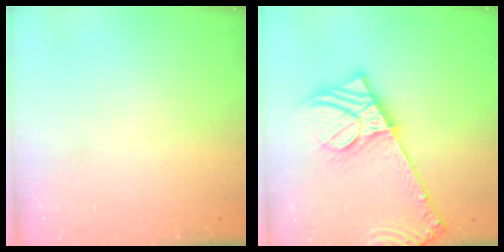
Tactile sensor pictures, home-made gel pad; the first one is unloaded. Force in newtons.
{"total": 12.5, "press": 12.2, "slide": 2.6}